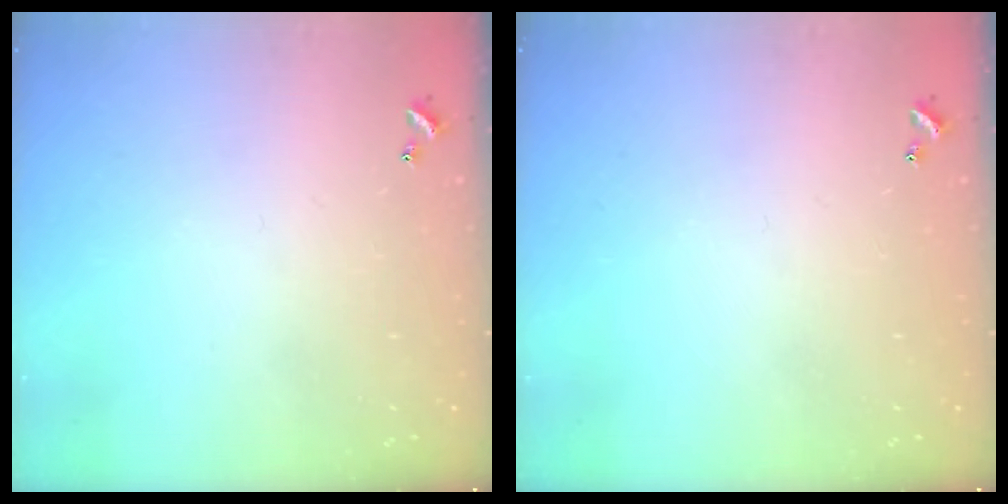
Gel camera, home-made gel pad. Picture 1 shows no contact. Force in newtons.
{"total": 0.0}